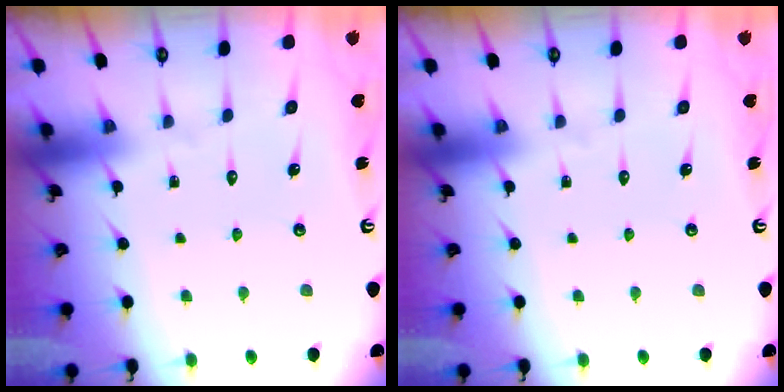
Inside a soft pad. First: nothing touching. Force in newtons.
{"total": 0.0}